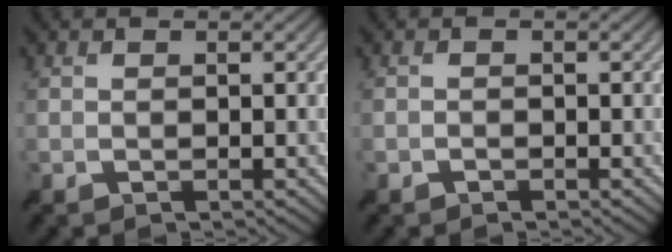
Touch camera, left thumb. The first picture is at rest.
{"total": 0.5, "force": [-0.5, 0.2, 0.1], "torque": [0.001, 0.000, -0.009]}